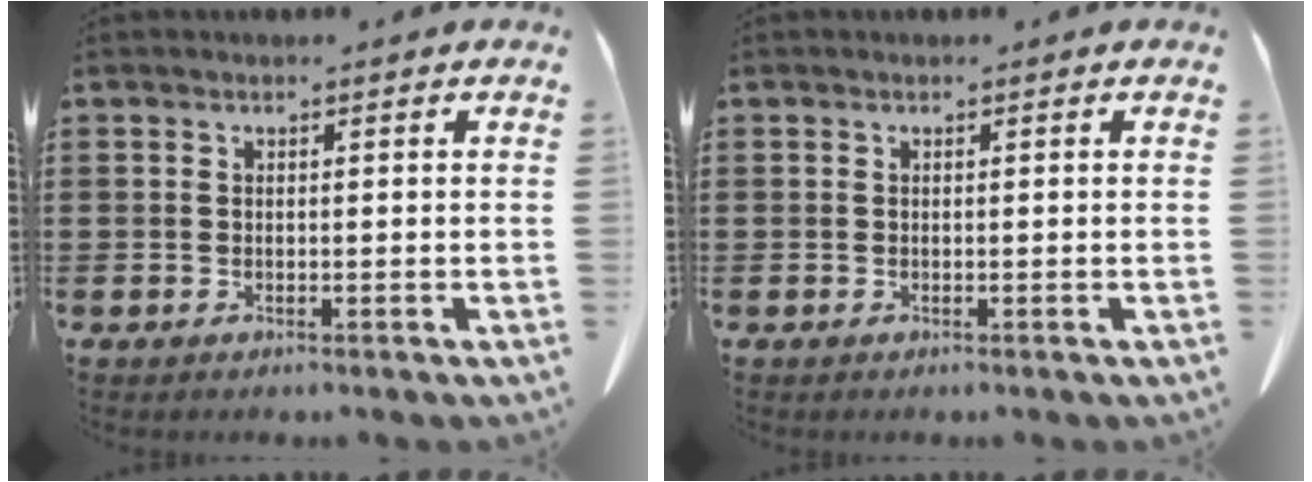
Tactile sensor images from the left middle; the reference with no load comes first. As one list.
[{"total": 0.0}]